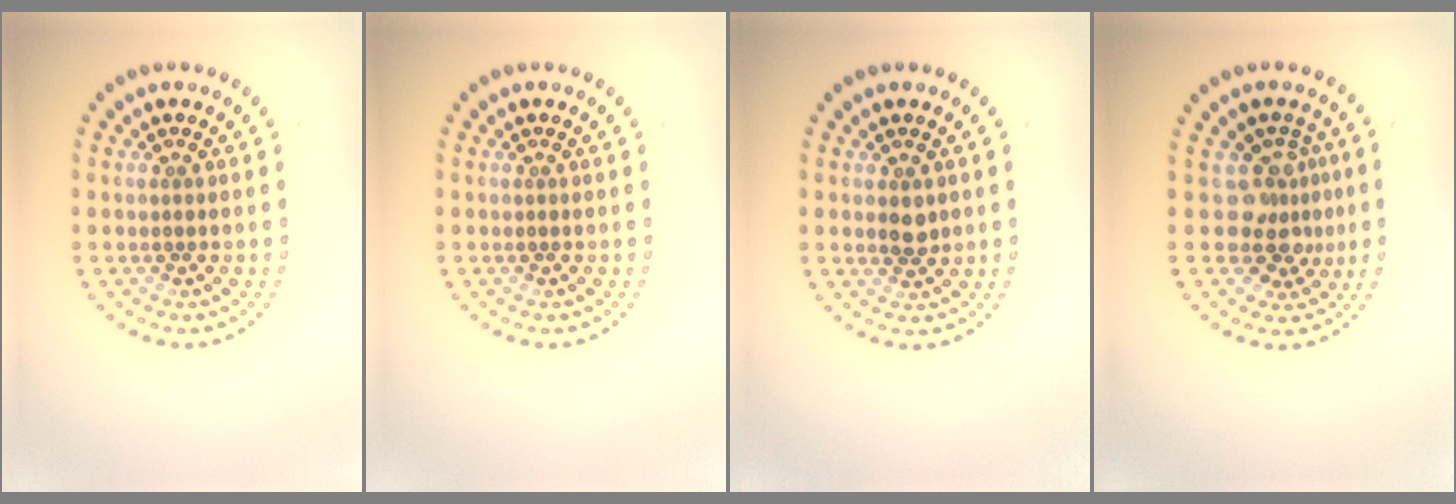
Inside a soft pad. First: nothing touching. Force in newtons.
{"total": 0.0}
{"total": 1.6, "press": 1.6, "slide": 0.2}
{"total": 3.3, "press": 2.6, "slide": 2.1}